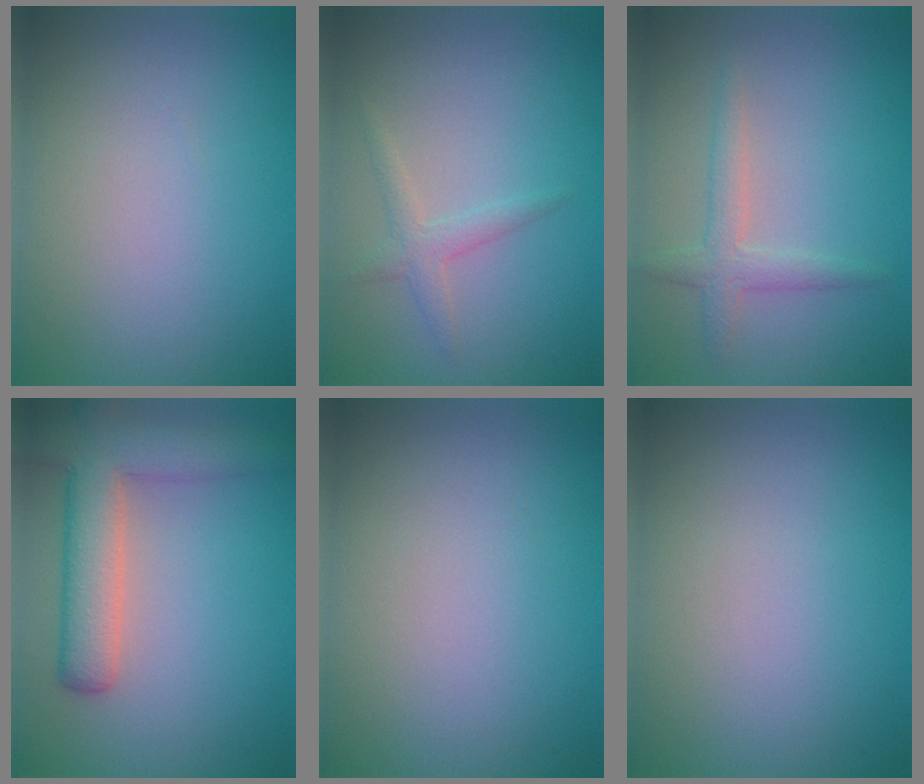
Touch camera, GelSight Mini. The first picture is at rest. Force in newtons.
{"total": 1.6, "press": 1.6, "slide": 0.0}
{"total": 2.3, "press": 2.3, "slide": 0.1}
{"total": 6.8, "press": 6.7, "slide": 0.6}
{"total": 0.0}
{"total": 0.0}